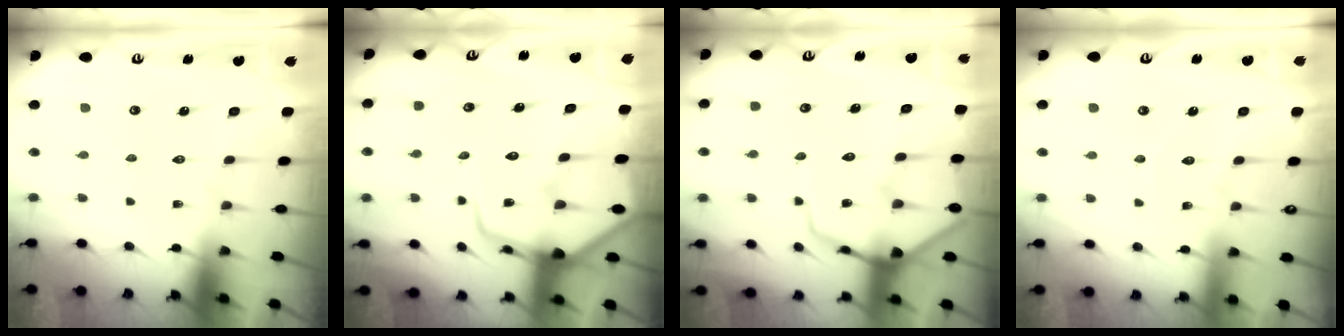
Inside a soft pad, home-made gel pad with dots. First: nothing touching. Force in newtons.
{"total": 11.9, "press": 11.8, "slide": 0.8}
{"total": 9.7, "press": 9.7, "slide": 1.0}
{"total": 4.2, "press": 4.2, "slide": 0.4}